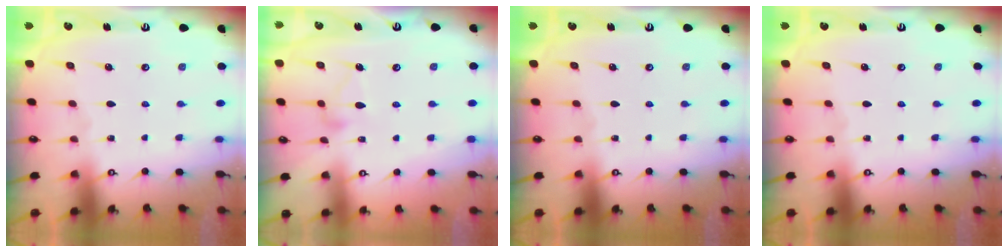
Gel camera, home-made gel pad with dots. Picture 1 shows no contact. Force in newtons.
{"total": 10.4, "press": 10.4, "slide": 0.4}
{"total": 0.0}
{"total": 0.0}